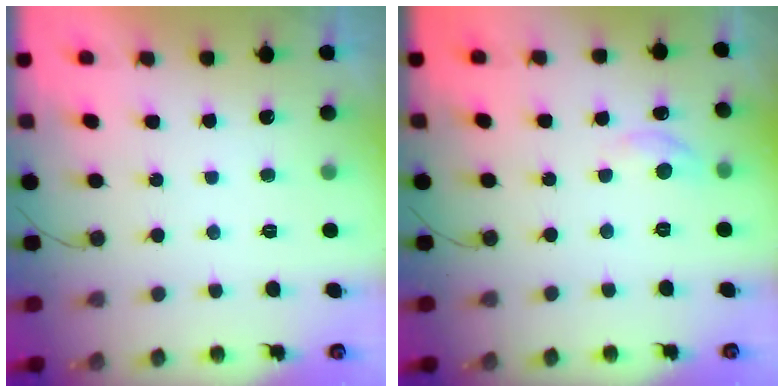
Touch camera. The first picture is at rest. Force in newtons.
{"total": 5.9, "press": 5.9, "slide": 0.7}